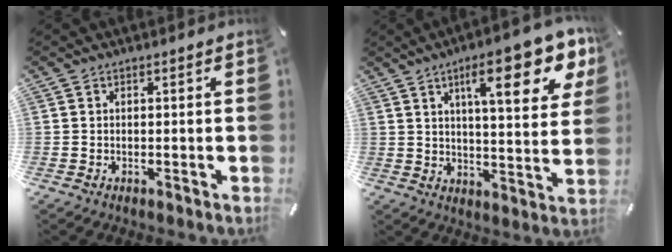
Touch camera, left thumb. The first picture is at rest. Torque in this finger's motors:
{"motor_torque": [2.46, 2.55, 1.38, -1.39, 0.47]}